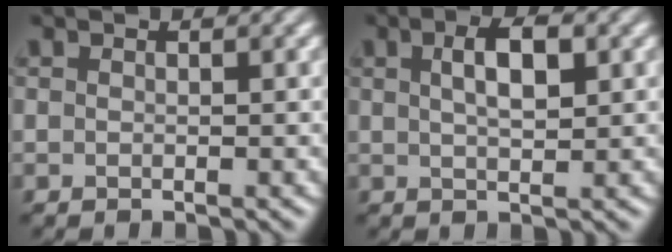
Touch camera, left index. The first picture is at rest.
{"total": 3.6, "force": [1.2, 1.3, 3.1], "torque": [-0.058, 0.008, 0.022]}